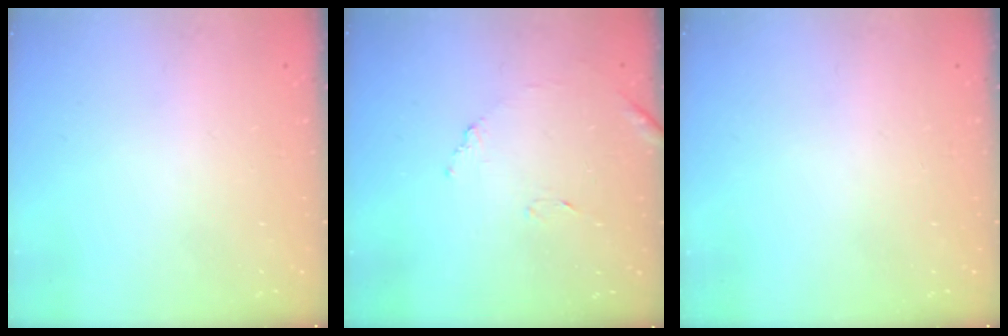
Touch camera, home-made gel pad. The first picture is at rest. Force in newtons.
{"total": 7.8, "press": 7.8, "slide": 0.5}
{"total": 0.0}